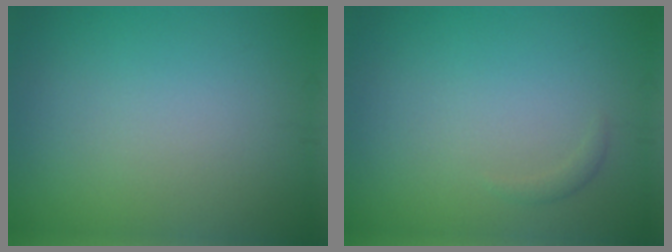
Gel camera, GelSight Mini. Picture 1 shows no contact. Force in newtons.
{"total": 0.6, "press": 0.6, "slide": 0.0}